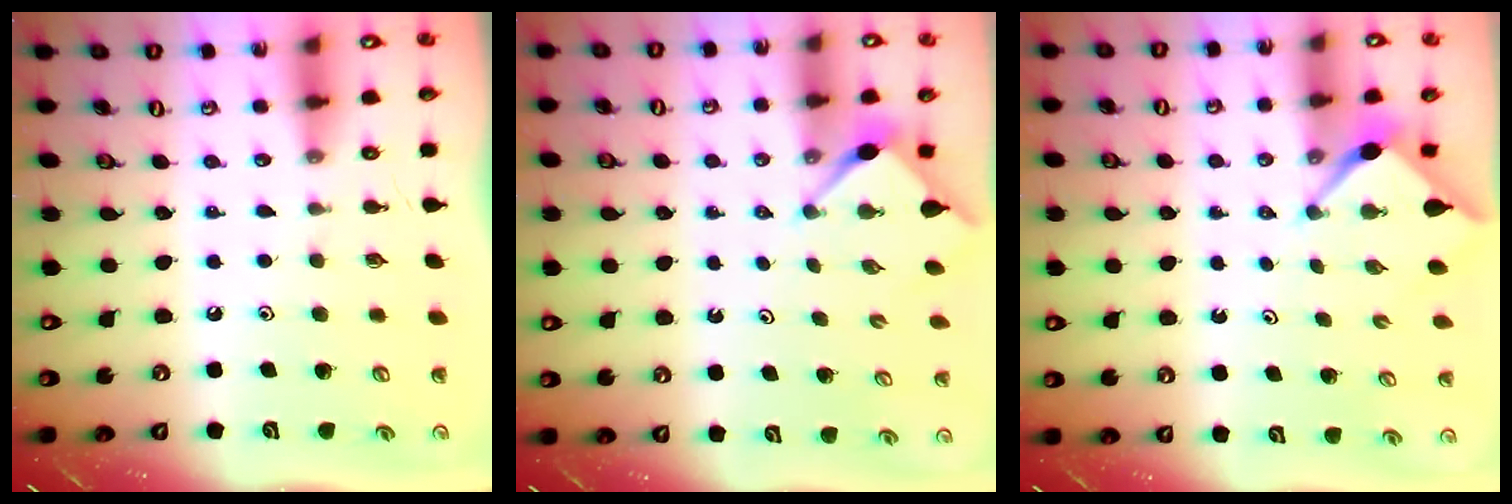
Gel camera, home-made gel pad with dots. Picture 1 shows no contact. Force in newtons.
{"total": 2.9, "press": 2.9, "slide": 0.3}
{"total": 2.6, "press": 2.6, "slide": 0.3}